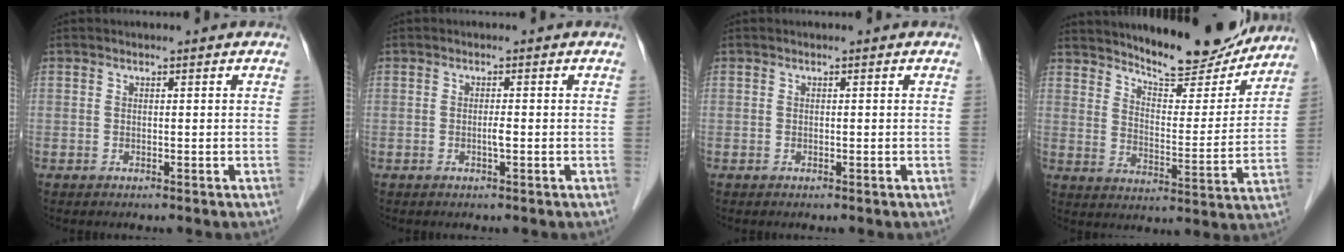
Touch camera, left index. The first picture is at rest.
{"total": 1.0, "force": [-0.3, 0.0, 1.0], "torque": [-0.020, 0.000, -0.005]}
{"total": 0.0}
{"total": 15.2, "force": [14.0, 2.4, 5.3], "torque": [-0.078, -0.023, 0.199]}